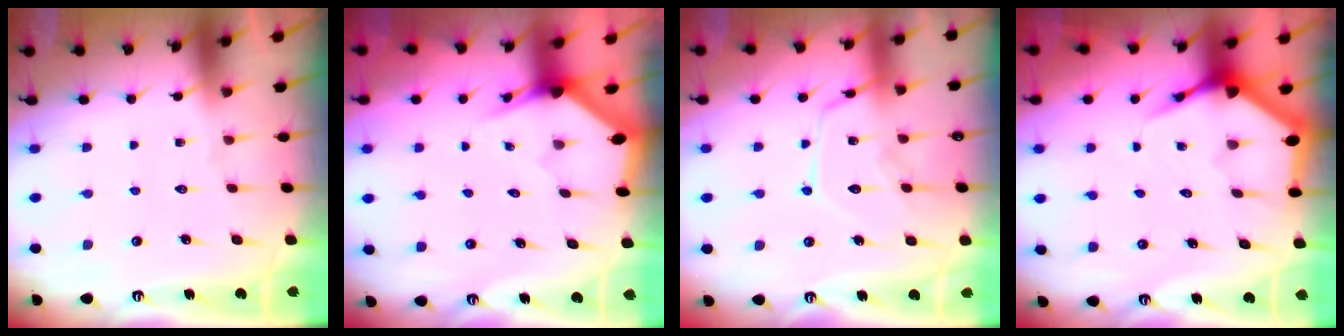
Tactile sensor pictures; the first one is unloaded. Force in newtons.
{"total": 2.9, "press": 2.9, "slide": 0.1}
{"total": 13.7, "press": 13.6, "slide": 1.2}
{"total": 5.0, "press": 5.0, "slide": 0.6}